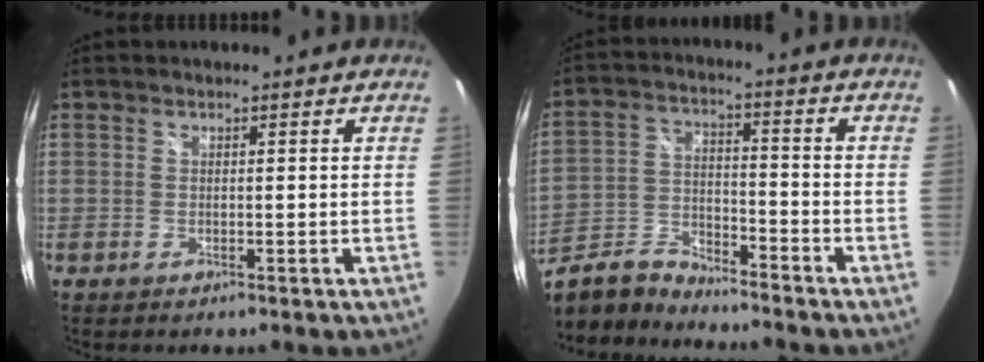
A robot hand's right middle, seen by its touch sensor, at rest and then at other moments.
{"total": 11.5, "force": [-10.5, 3.3, 3.4], "torque": [-0.083, 0.005, -0.200]}